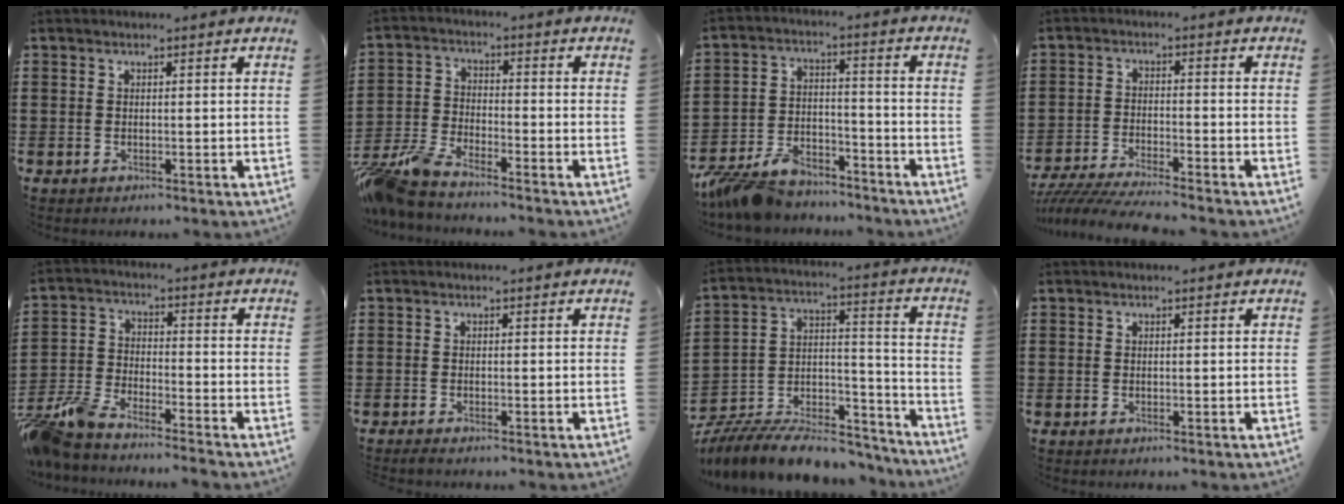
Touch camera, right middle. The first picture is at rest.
{"total": 6.4, "force": [-5.9, 0.7, 2.2], "torque": [-0.073, -0.009, -0.123]}
{"total": 7.7, "force": [-7.3, 1.7, 1.8], "torque": [-0.055, 0.005, -0.148]}
{"total": 4.9, "force": [-4.7, 0.0, 1.4], "torque": [-0.044, -0.015, -0.100]}
{"total": 6.8, "force": [-6.6, 0.5, 1.6], "torque": [-0.061, -0.003, -0.139]}
{"total": 0.7, "force": [-0.7, 0.0, 0.3], "torque": [-0.006, -0.004, -0.012]}
{"total": 10.0, "force": [-9.3, 2.0, 3.0], "torque": [-0.052, 0.020, -0.183]}
{"total": 0.0}